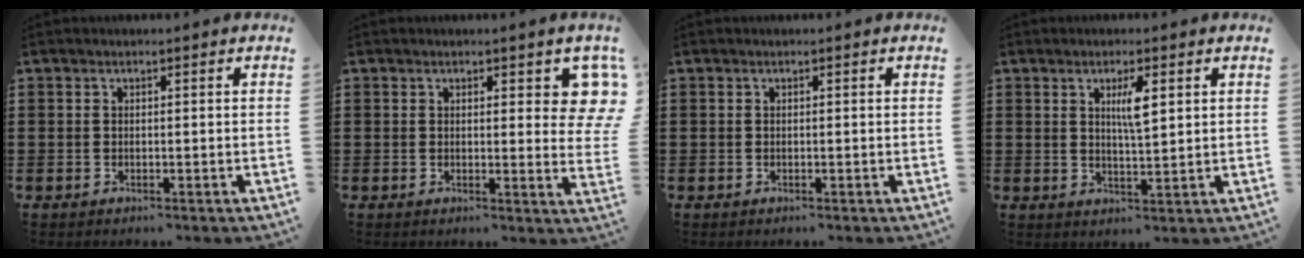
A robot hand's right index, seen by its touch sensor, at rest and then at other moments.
{"total": 4.2, "force": [2.2, 1.8, 3.1], "torque": [-0.029, -0.006, 0.033]}
{"total": 0.0}
{"total": 4.0, "force": [1.4, 0.8, 3.6], "torque": [-0.067, 0.002, 0.019]}